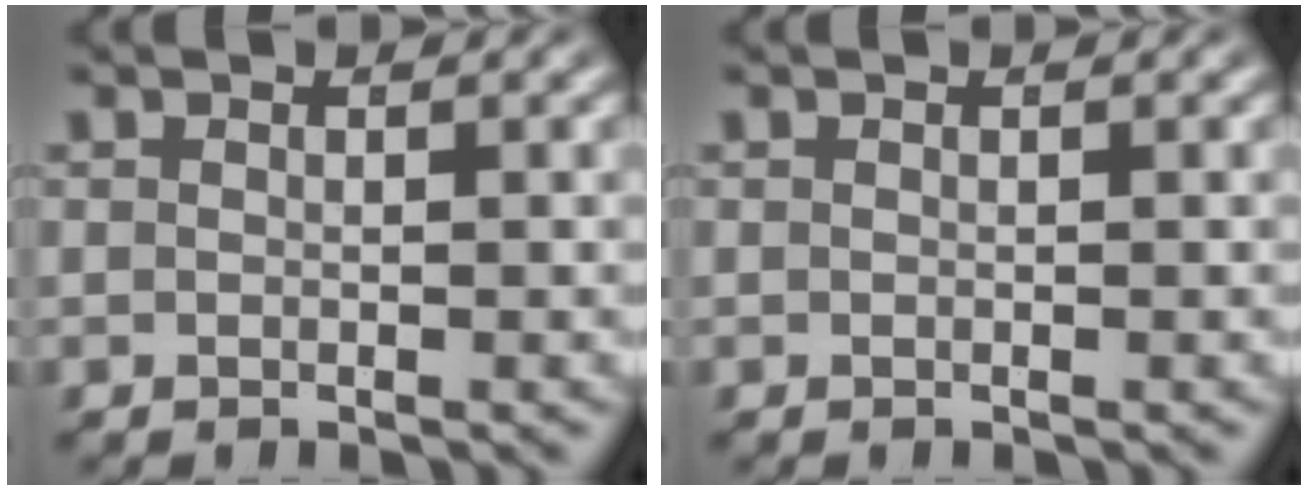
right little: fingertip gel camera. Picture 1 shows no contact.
{"total": 0.0}